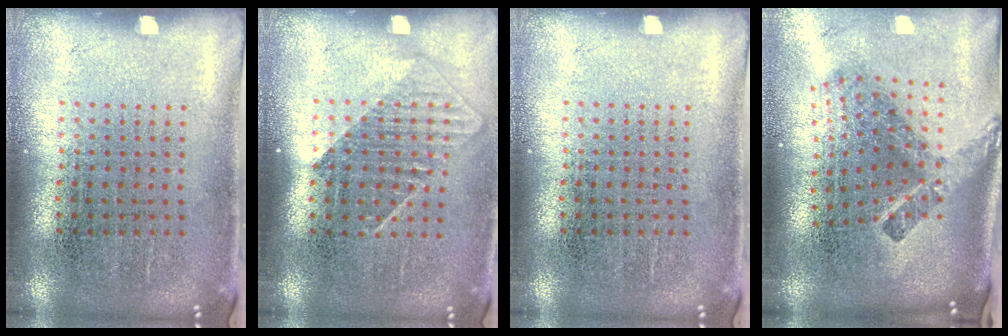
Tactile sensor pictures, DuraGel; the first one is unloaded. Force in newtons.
{"total": 1.3, "press": 0.9, "slide": 0.8}
{"total": 0.0}
{"total": 2.6, "press": 1.6, "slide": 2.0}